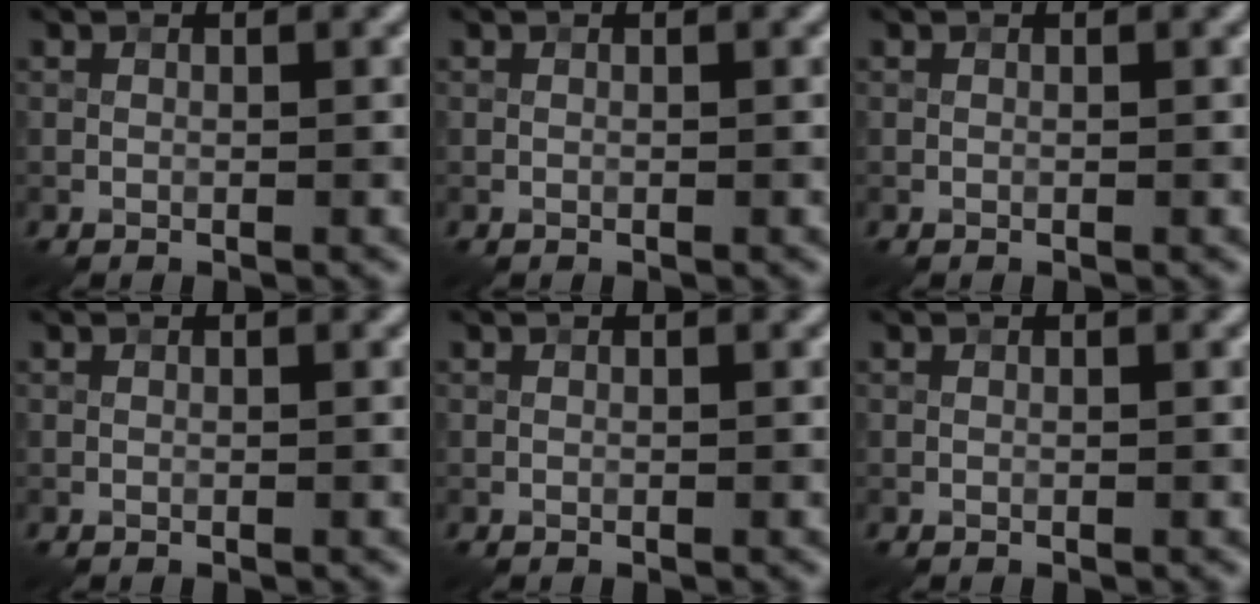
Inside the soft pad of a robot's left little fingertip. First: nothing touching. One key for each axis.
{"total": 0.0}
{"total": 0.0}
{"total": 0.0}
{"total": 0.0}
{"total": 0.0}